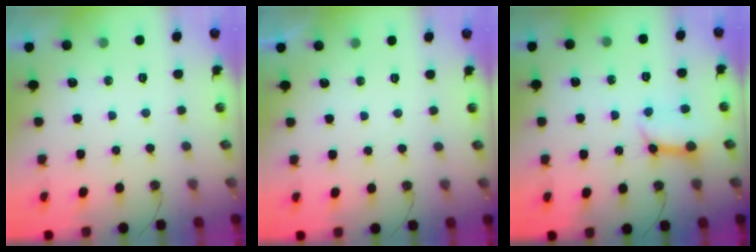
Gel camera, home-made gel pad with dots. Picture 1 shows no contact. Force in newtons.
{"total": 0.0}
{"total": 9.1, "press": 9.0, "slide": 1.2}